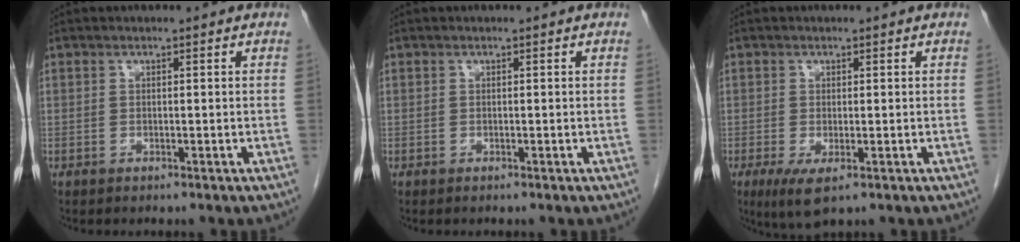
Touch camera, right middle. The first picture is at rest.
{"total": 0.0}
{"total": 4.2, "force": [-1.9, 1.2, 3.5], "torque": [-0.066, -0.013, -0.025]}